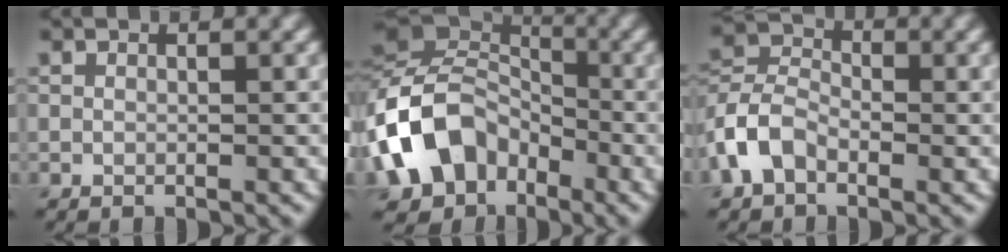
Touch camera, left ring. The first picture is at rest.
{"total": 10.5, "force": [-4.5, 8.0, 5.0], "torque": [-0.105, -0.007, -0.096]}
{"total": 4.7, "force": [-2.1, 3.1, 2.8], "torque": [-0.055, 0.007, -0.052]}